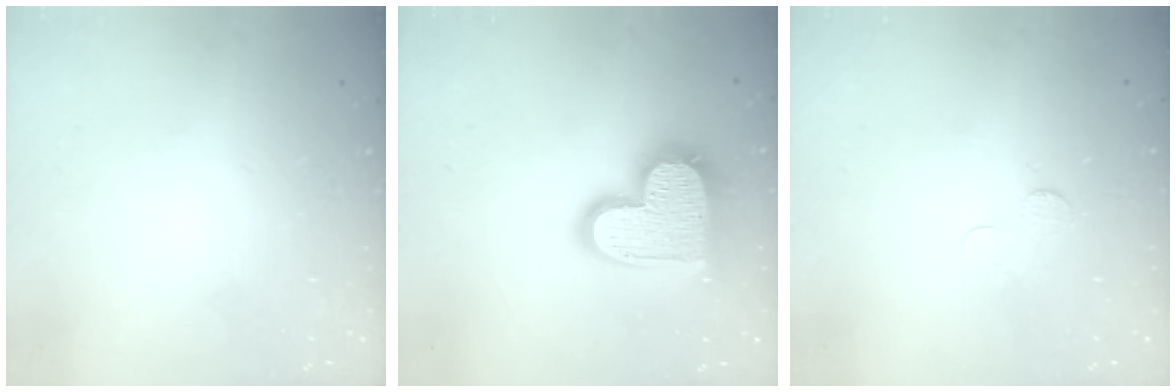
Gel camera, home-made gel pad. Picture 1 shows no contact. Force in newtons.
{"total": 19.5, "press": 19.5, "slide": 1.5}
{"total": 3.0, "press": 2.9, "slide": 0.3}